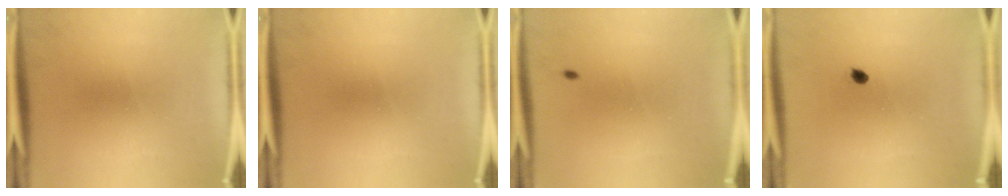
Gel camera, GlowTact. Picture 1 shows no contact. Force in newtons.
{"total": 0.0}
{"total": 0.7}
{"total": 1.1}